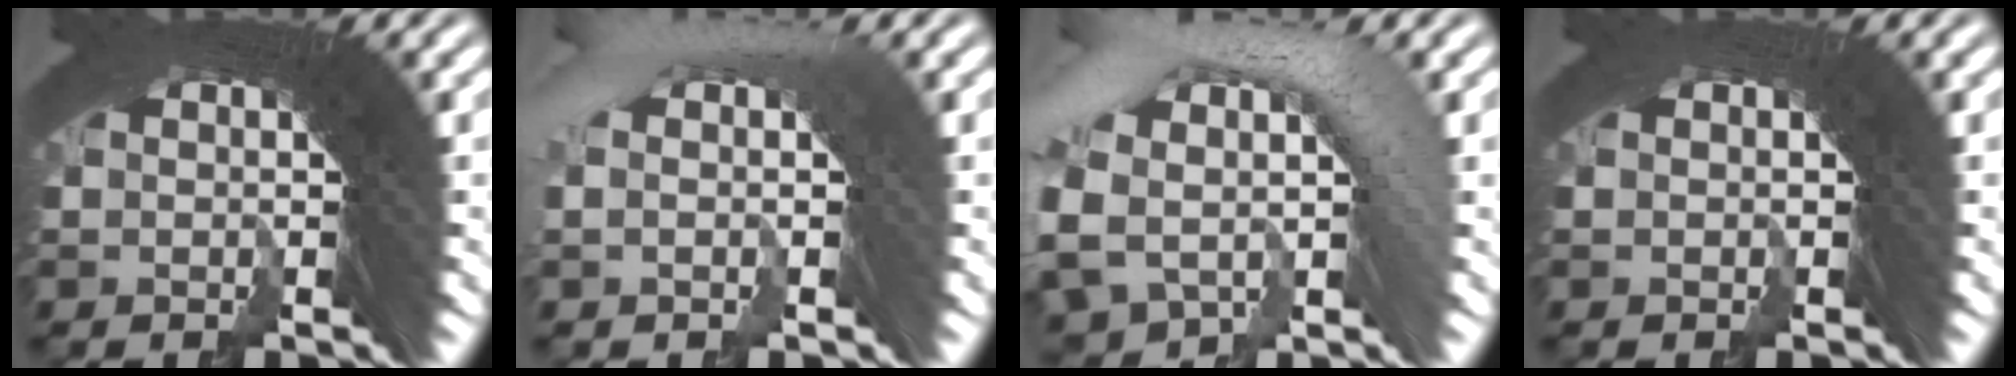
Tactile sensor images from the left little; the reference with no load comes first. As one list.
[{"total": 1.2, "force": [0.2, -0.2, 1.1], "torque": [-0.015, 0.030, -0.006]}, {"total": 5.1, "force": [0.3, 2.9, 4.1], "torque": [-0.080, 0.012, 0.008]}, {"total": 0.6, "force": [-0.4, -0.2, -0.4], "torque": [0.008, 0.003, -0.009]}]